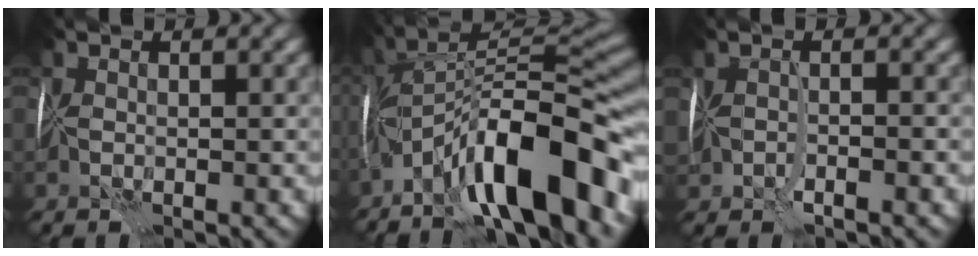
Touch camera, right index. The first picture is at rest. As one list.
[{"total": 12.4, "force": [-6.9, 2.5, 10.0], "torque": [-0.143, 0.021, -0.121]}, {"total": 1.2, "force": [-1.0, -0.6, 0.3], "torque": [-0.006, -0.007, -0.020]}]